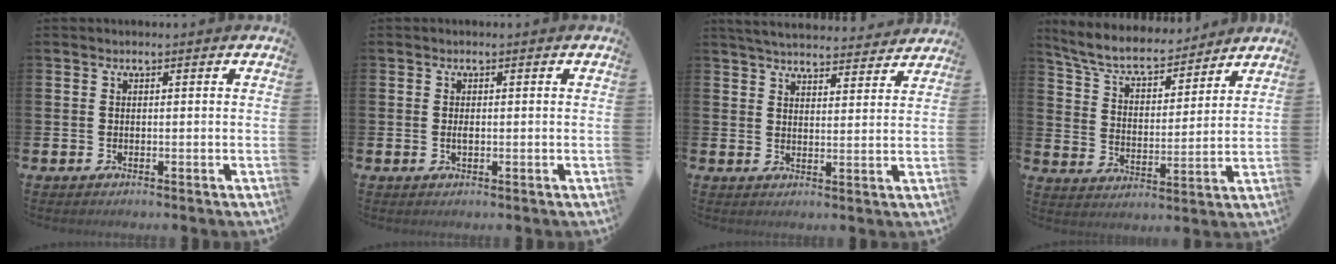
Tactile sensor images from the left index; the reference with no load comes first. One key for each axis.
{"total": 0.9, "fx": 0.0, "fy": 0.4, "fz": 0.8, "tx": -0.012, "ty": 0.000, "tz": -0.003}
{"total": 4.9, "fx": 4.8, "fy": 0.7, "fz": 0.6, "tx": -0.019, "ty": -0.034, "tz": 0.084}
{"total": 7.2, "fx": 6.5, "fy": 1.9, "fz": 2.2, "tx": -0.072, "ty": -0.047, "tz": 0.112}